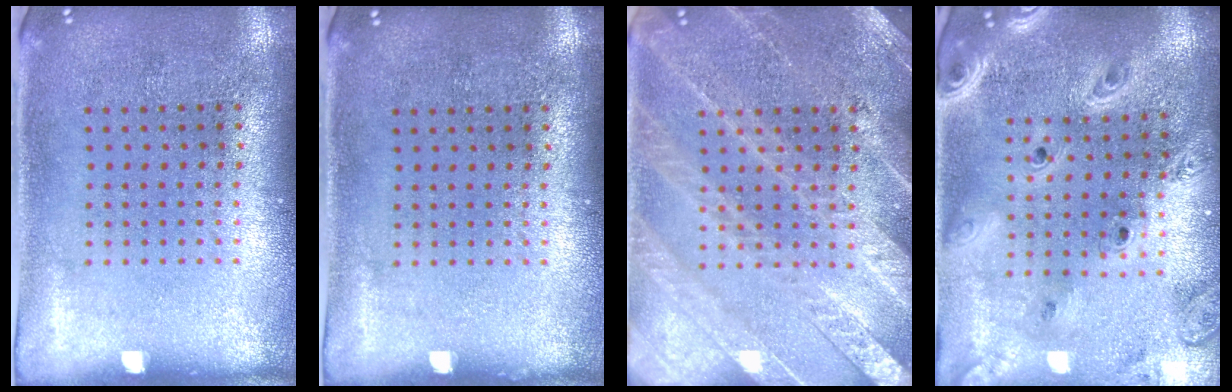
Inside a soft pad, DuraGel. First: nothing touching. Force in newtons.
{"total": 0.0}
{"total": 4.4, "press": 4.3, "slide": 0.7}
{"total": 3.1, "press": 2.6, "slide": 1.7}